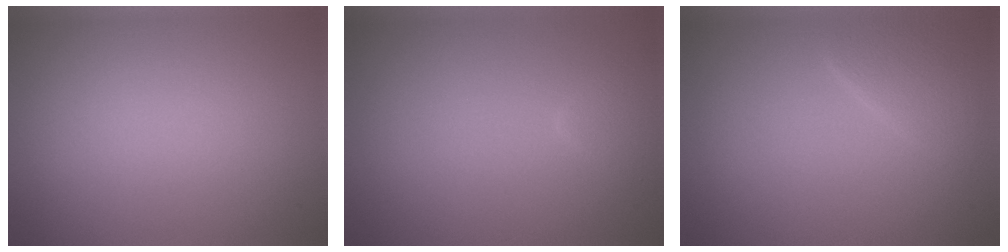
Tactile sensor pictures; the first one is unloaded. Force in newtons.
{"total": 1.4, "press": 1.4, "slide": 0.1}
{"total": 2.0, "press": 2.0, "slide": 0.1}